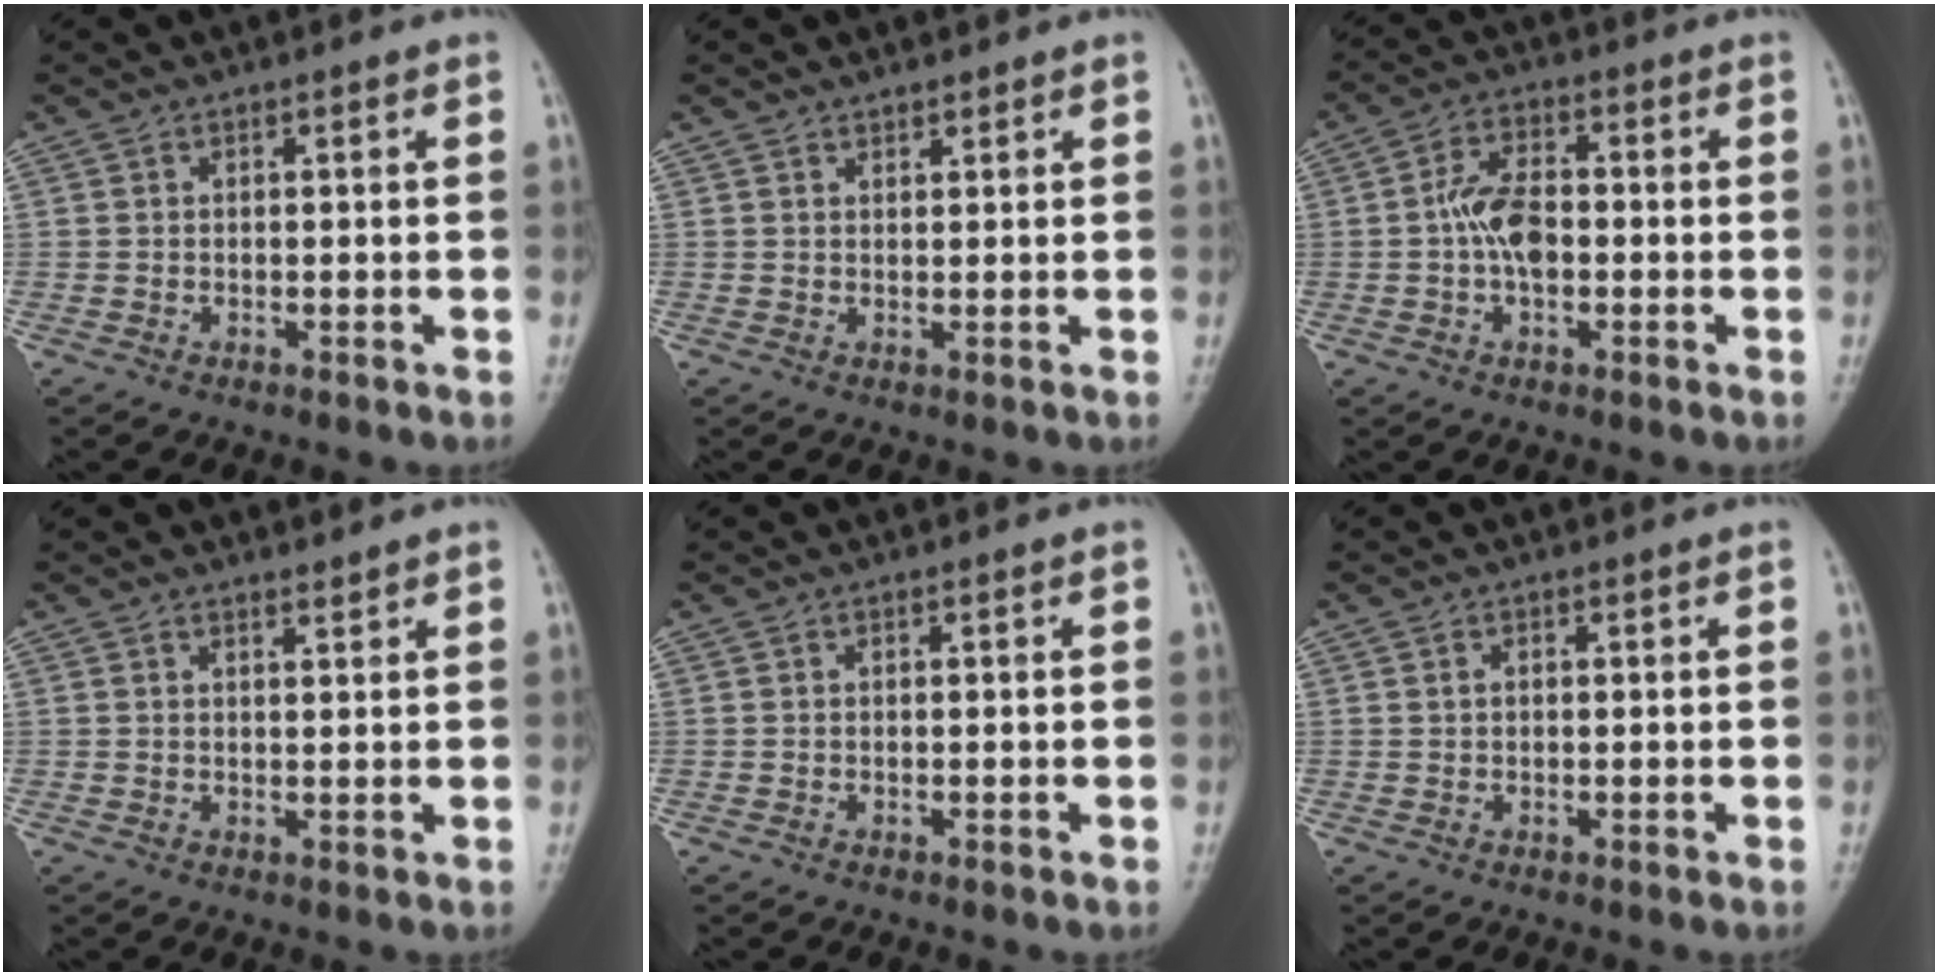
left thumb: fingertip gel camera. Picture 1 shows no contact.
{"total": 1.3, "force": [1.2, 0.5, 0.3], "torque": [0.005, -0.007, 0.016]}
{"total": 7.1, "force": [-0.6, 4.1, 5.7], "torque": [-0.100, 0.017, -0.020]}
{"total": 1.4, "force": [1.2, 0.3, 0.5], "torque": [-0.004, -0.011, 0.021]}
{"total": 0.0}
{"total": 0.7, "force": [0.2, 0.5, 0.4], "torque": [-0.006, 0.000, 0.005]}